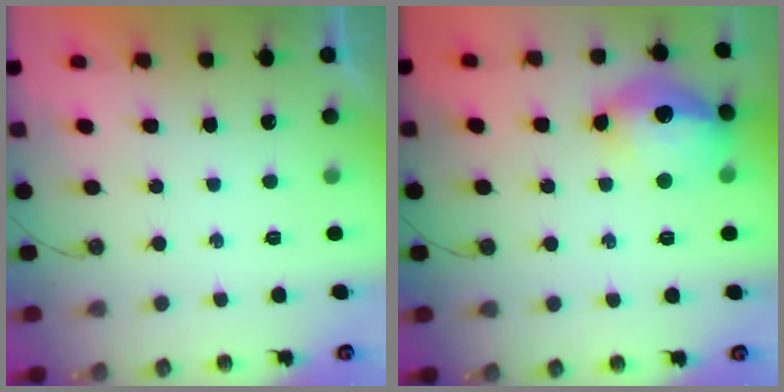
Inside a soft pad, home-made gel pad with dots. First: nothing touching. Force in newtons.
{"total": 17.5, "press": 17.4, "slide": 1.5}